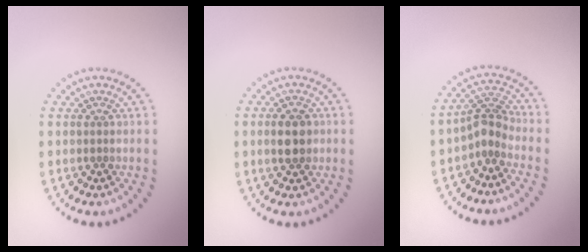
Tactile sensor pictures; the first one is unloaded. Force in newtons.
{"total": 3.3, "press": 3.3, "slide": 0.1}
{"total": 2.8, "press": 2.1, "slide": 1.9}